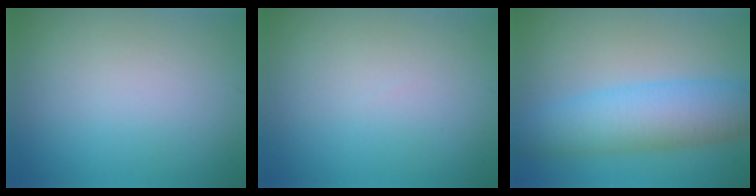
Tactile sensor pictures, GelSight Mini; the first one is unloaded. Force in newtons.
{"total": 0.0}
{"total": 6.6, "press": 6.6, "slide": 0.0}